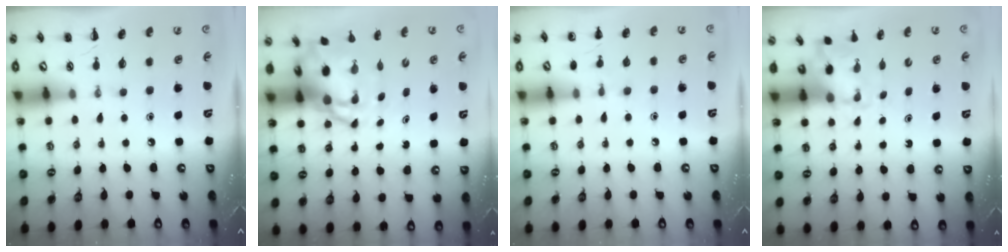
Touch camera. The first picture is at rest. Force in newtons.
{"total": 6.7, "press": 6.4, "slide": 2.0}
{"total": 5.9, "press": 5.7, "slide": 1.7}
{"total": 2.3, "press": 2.3, "slide": 0.5}